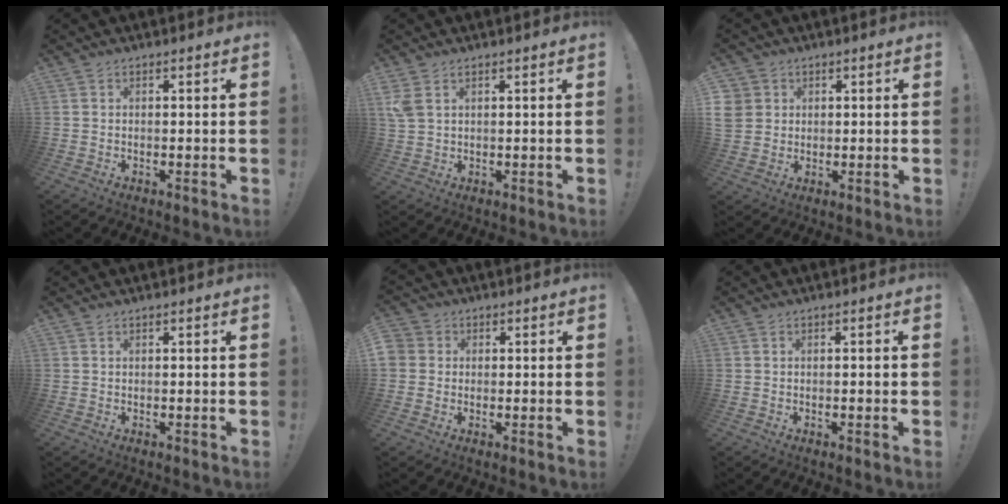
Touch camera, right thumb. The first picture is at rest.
{"total": 3.8, "force": [2.0, 2.0, 2.6], "torque": [-0.049, -0.004, 0.039]}
{"total": 5.2, "force": [1.3, 4.8, 1.5], "torque": [-0.030, -0.003, 0.027]}
{"total": 0.0}
{"total": 3.3, "force": [-0.2, 3.2, 1.0], "torque": [-0.015, 0.008, -0.002]}
{"total": 0.9, "force": [-0.4, 0.1, 0.8], "torque": [-0.015, 0.001, -0.007]}